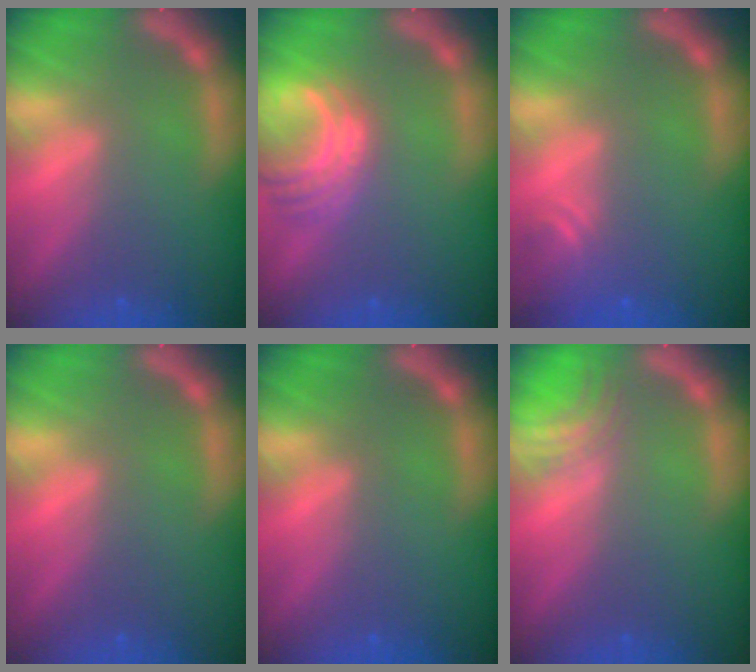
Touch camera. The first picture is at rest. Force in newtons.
{"total": 5.5}
{"total": 2.4}
{"total": 0.0}
{"total": 0.0}
{"total": 3.0}